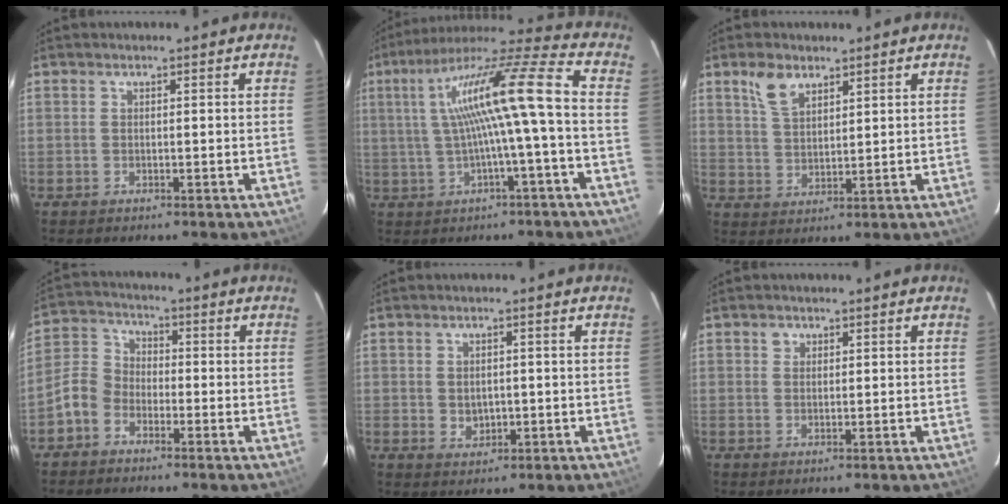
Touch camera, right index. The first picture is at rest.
{"total": 16.2, "force": [0.5, 0.6, 16.2], "torque": [-0.282, 0.022, 0.013]}
{"total": 5.8, "force": [3.8, 3.1, 3.2], "torque": [-0.061, 0.009, 0.076]}
{"total": 6.1, "force": [-3.4, 4.6, 2.1], "torque": [-0.049, 0.023, -0.077]}
{"total": 3.1, "force": [-0.2, 2.6, 1.6], "torque": [-0.028, 0.001, 0.003]}
{"total": 1.5, "force": [0.7, 1.3, 0.2], "torque": [-0.001, 0.006, 0.011]}